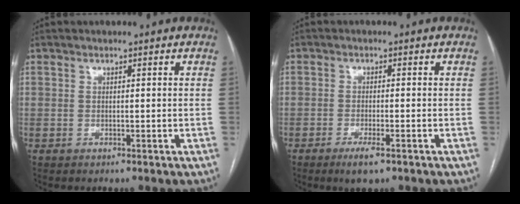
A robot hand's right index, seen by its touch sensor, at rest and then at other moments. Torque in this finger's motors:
{"motor_torque": [0.45, -0.04, 0.11, 0.04]}